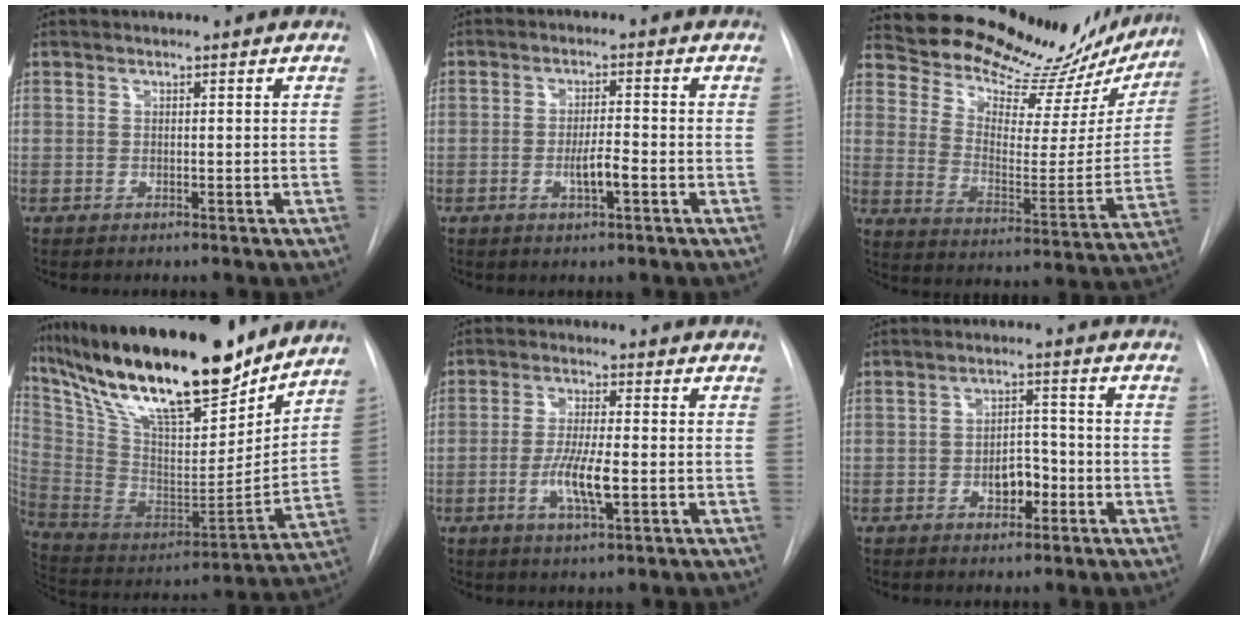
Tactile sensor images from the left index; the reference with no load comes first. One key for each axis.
{"total": 4.0, "fx": -1.7, "fy": 0.7, "fz": 3.6, "tx": -0.062, "ty": -0.004, "tz": -0.029}
{"total": 23.6, "fx": 21.8, "fy": 6.9, "fz": 5.8, "tx": -0.082, "ty": -0.065, "tz": 0.279}
{"total": 27.8, "fx": 21.5, "fy": 6.9, "fz": 16.3, "tx": -0.295, "ty": -0.016, "tz": 0.357}
{"total": 6.7, "fx": -2.0, "fy": 1.0, "fz": 6.4, "tx": -0.125, "ty": -0.012, "tz": -0.037}
{"total": 4.8, "fx": -2.1, "fy": 2.7, "fz": 3.3, "tx": -0.047, "ty": 0.008, "tz": -0.033}